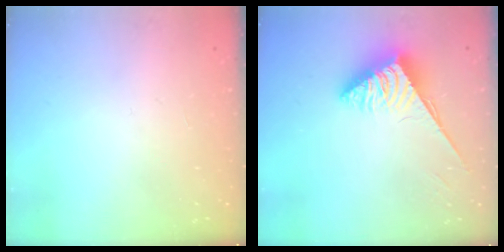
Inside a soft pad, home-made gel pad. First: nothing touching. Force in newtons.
{"total": 3.8, "press": 3.8, "slide": 0.6}